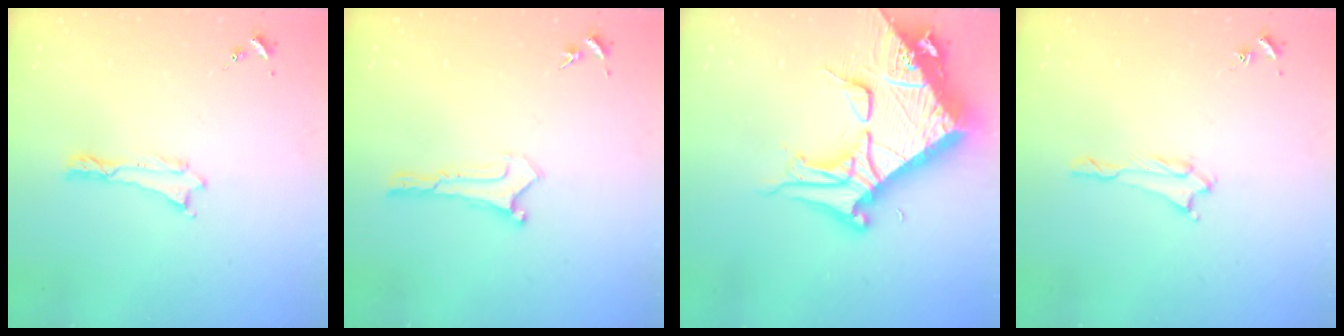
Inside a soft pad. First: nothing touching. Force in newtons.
{"total": 0.0}
{"total": 15.4, "press": 15.3, "slide": 1.7}
{"total": 1.3, "press": 1.3, "slide": 0.1}